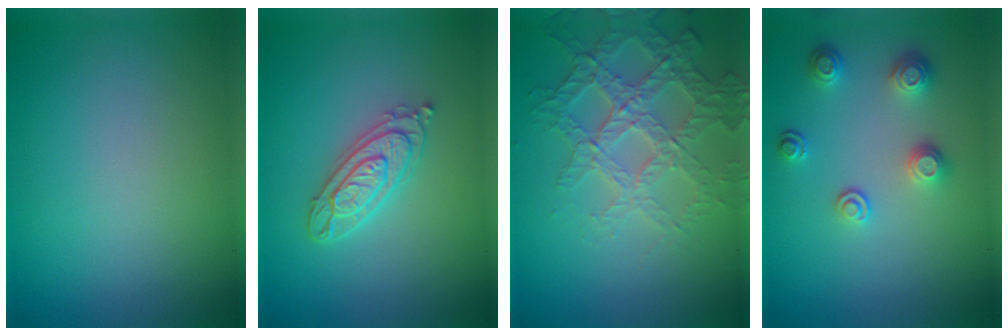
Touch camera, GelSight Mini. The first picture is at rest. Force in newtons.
{"total": 3.0, "press": 2.9, "slide": 0.6}
{"total": 4.0, "press": 3.9, "slide": 1.0}
{"total": 2.5, "press": 2.3, "slide": 0.9}